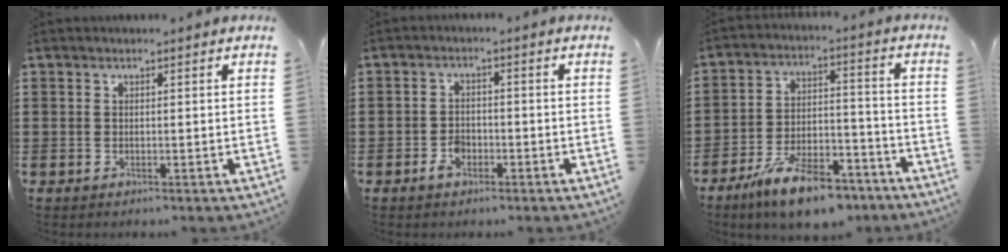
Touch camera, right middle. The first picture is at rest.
{"total": 2.7, "force": [-1.6, 1.6, 1.6], "torque": [-0.030, 0.003, -0.032]}
{"total": 11.1, "force": [-8.7, 3.0, 6.2], "torque": [-0.116, 0.029, -0.166]}